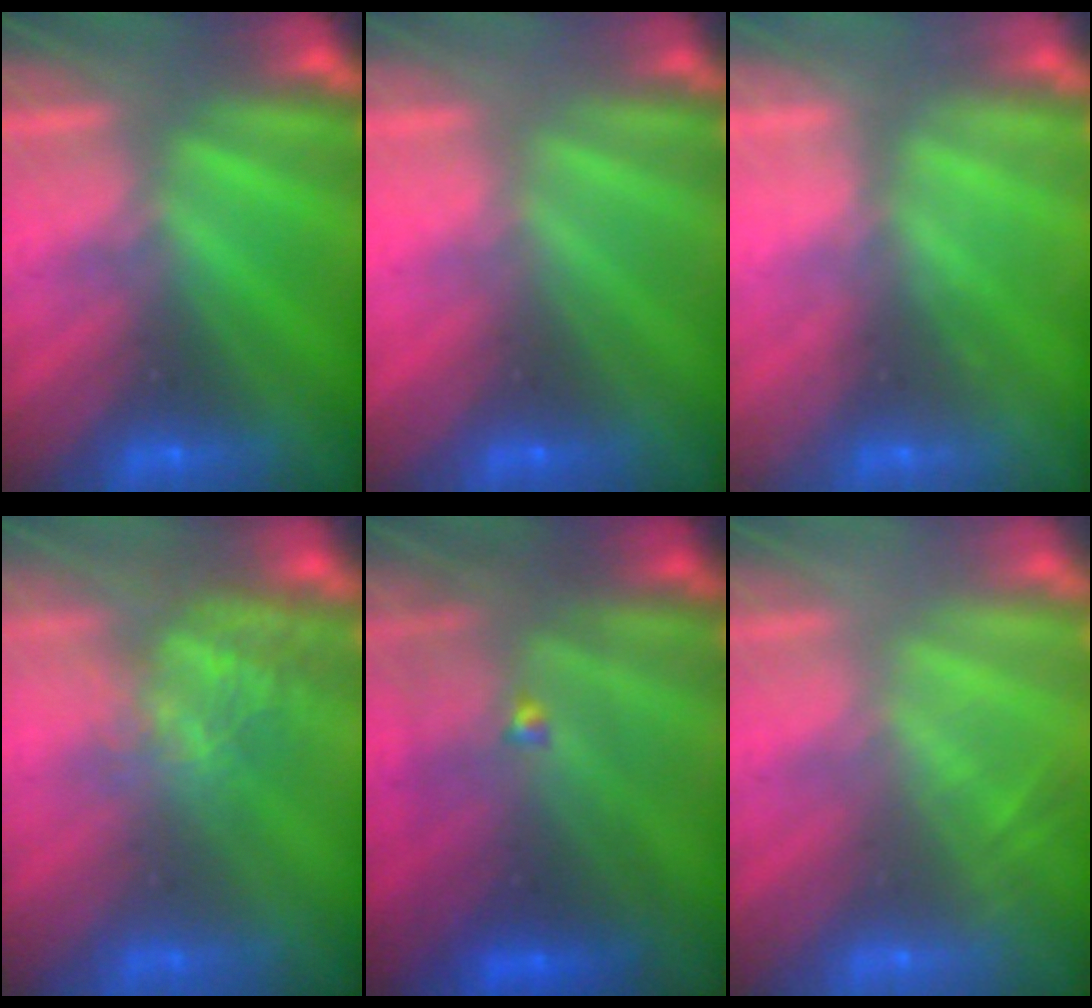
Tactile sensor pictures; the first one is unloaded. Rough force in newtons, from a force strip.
{"total": 3.0}
{"total": 2.2}
{"total": 4.8}
{"total": 4.7}
{"total": 2.0}